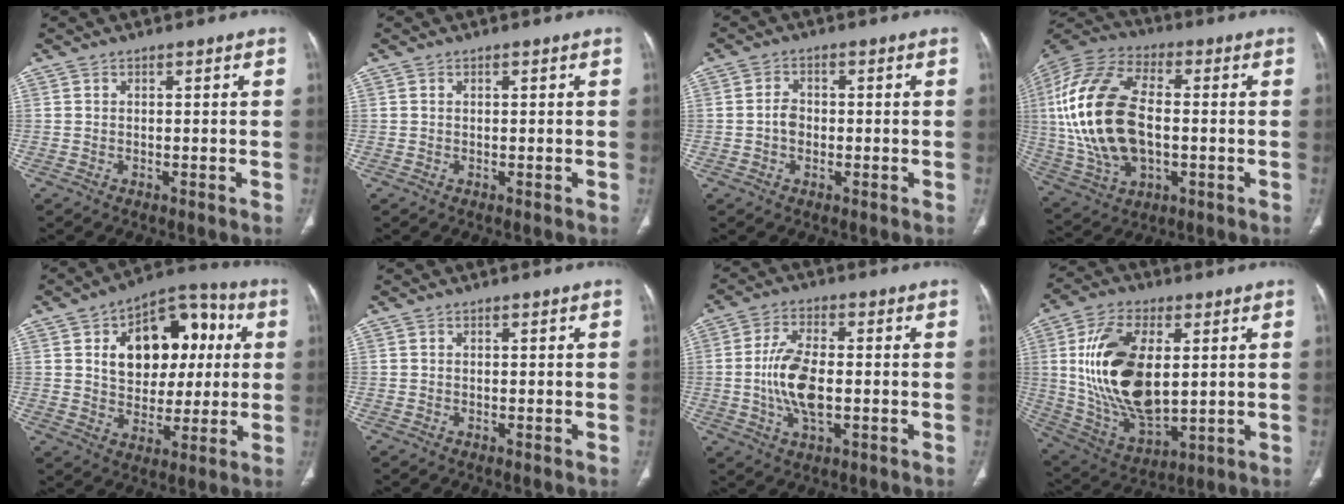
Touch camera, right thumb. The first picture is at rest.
{"total": 0.0}
{"total": 3.3, "force": [-0.4, 2.5, 2.1], "torque": [-0.028, 0.009, -0.012]}
{"total": 23.9, "force": [0.0, 13.6, 19.7], "torque": [-0.417, 0.006, 0.004]}
{"total": 18.5, "force": [4.2, 12.3, 13.1], "torque": [-0.138, 0.018, 0.067]}
{"total": 0.0}
{"total": 10.4, "force": [-1.0, 5.0, 9.0], "torque": [-0.181, 0.005, -0.018]}
{"total": 21.3, "force": [3.2, 11.3, 17.8], "torque": [-0.333, -0.017, 0.070]}